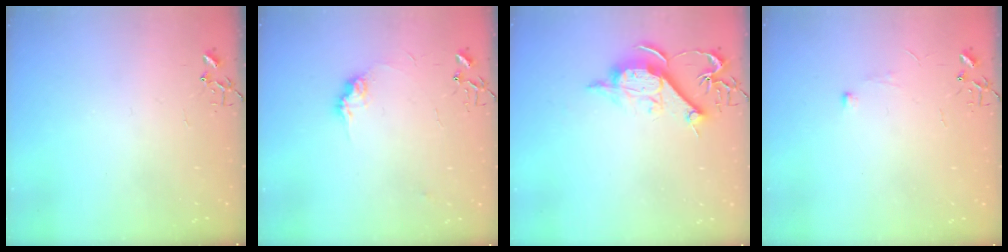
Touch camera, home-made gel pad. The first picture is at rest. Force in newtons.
{"total": 8.9, "press": 8.9, "slide": 0.5}
{"total": 11.3, "press": 11.3, "slide": 0.5}
{"total": 5.1, "press": 5.0, "slide": 0.6}